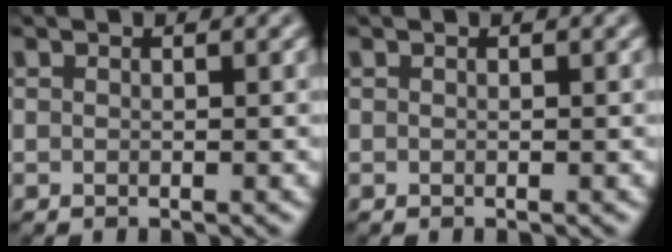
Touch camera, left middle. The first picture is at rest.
{"total": 0.0}